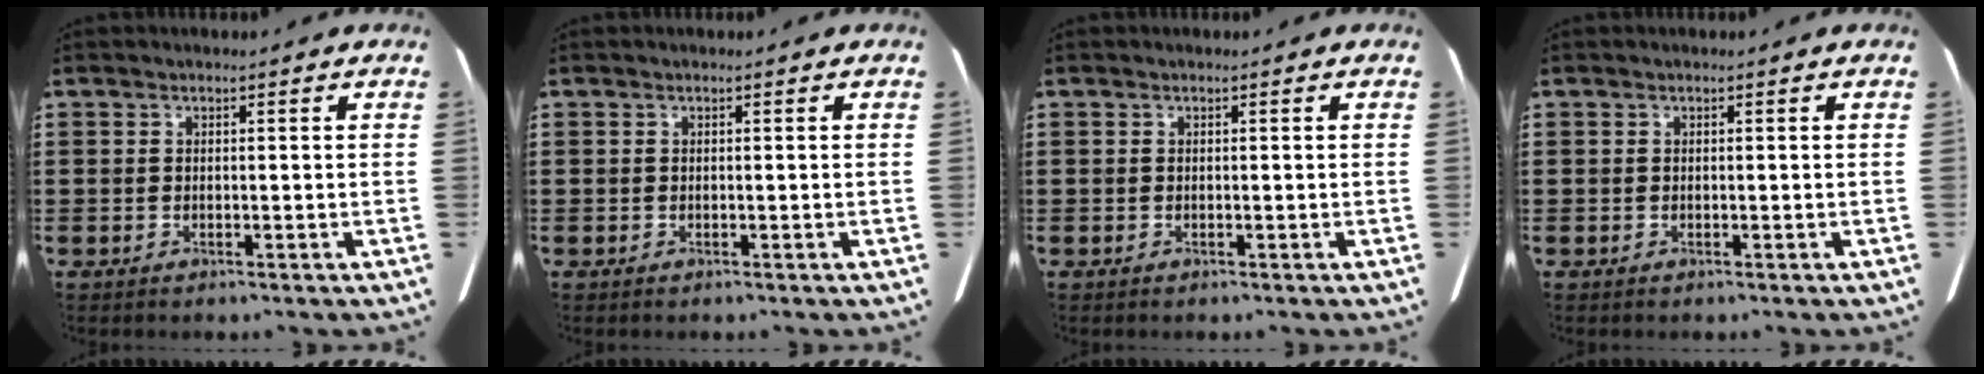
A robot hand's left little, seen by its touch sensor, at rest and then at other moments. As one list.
[{"total": 0.0}, {"total": 0.0}, {"total": 0.0}]